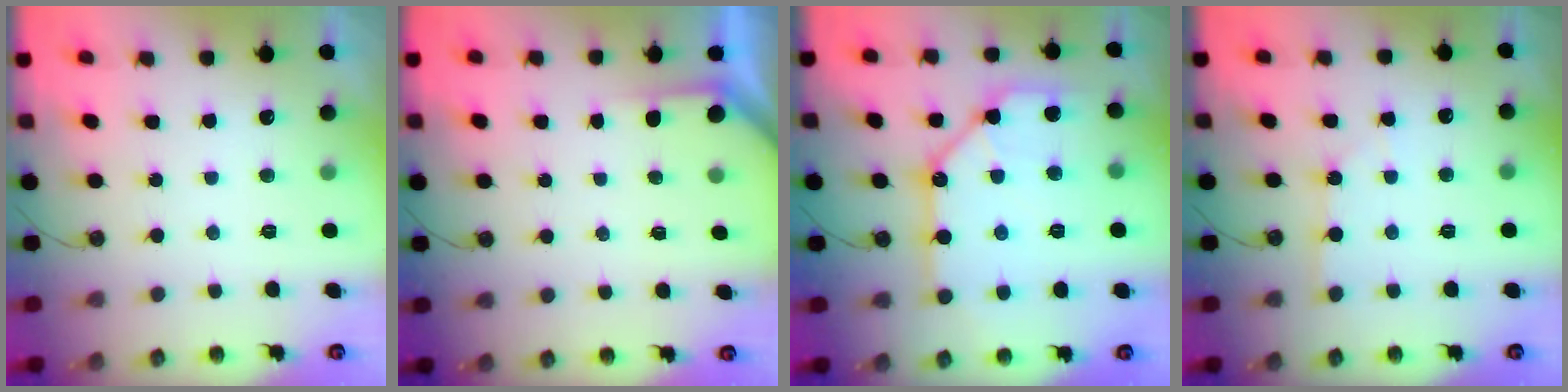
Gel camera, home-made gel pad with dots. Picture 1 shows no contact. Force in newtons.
{"total": 2.2, "press": 2.2, "slide": 0.3}
{"total": 14.6, "press": 14.5, "slide": 1.1}
{"total": 2.2, "press": 2.2, "slide": 0.4}